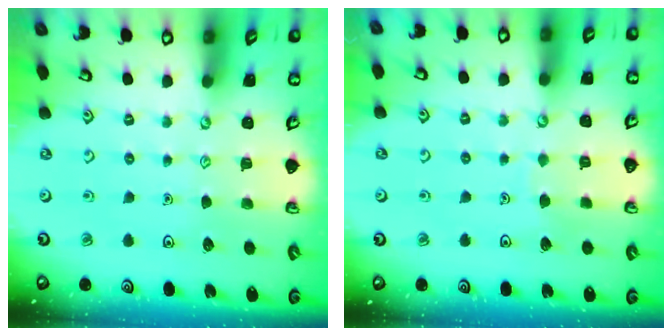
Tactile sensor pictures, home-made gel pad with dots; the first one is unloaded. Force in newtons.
{"total": 2.6, "press": 2.6, "slide": 0.1}